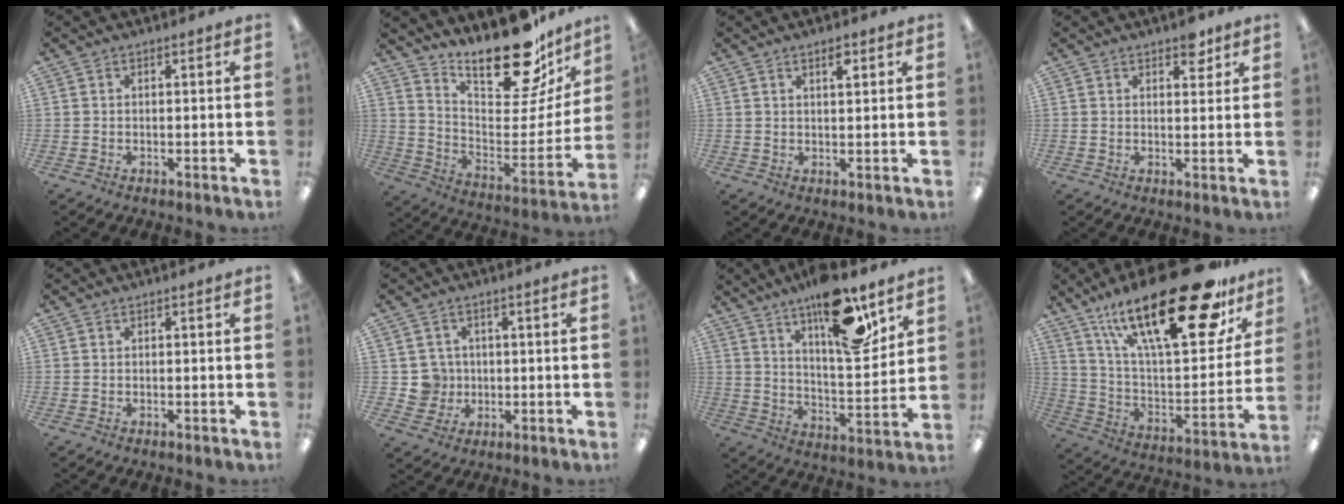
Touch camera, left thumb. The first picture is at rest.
{"total": 22.2, "force": [19.0, 6.5, 9.4], "torque": [-0.132, -0.152, 0.321]}
{"total": 2.8, "force": [2.0, 0.8, 1.9], "torque": [-0.026, -0.005, 0.031]}
{"total": 4.4, "force": [3.2, 2.2, 2.2], "torque": [-0.010, -0.015, 0.050]}
{"total": 0.0}
{"total": 5.4, "force": [0.6, 5.4, 0.4], "torque": [-0.009, 0.005, 0.014]}
{"total": 20.0, "force": [12.9, 7.4, 13.4], "torque": [-0.194, -0.077, 0.209]}
{"total": 32.4, "force": [19.7, 10.8, 23.3], "torque": [-0.378, -0.115, 0.325]}